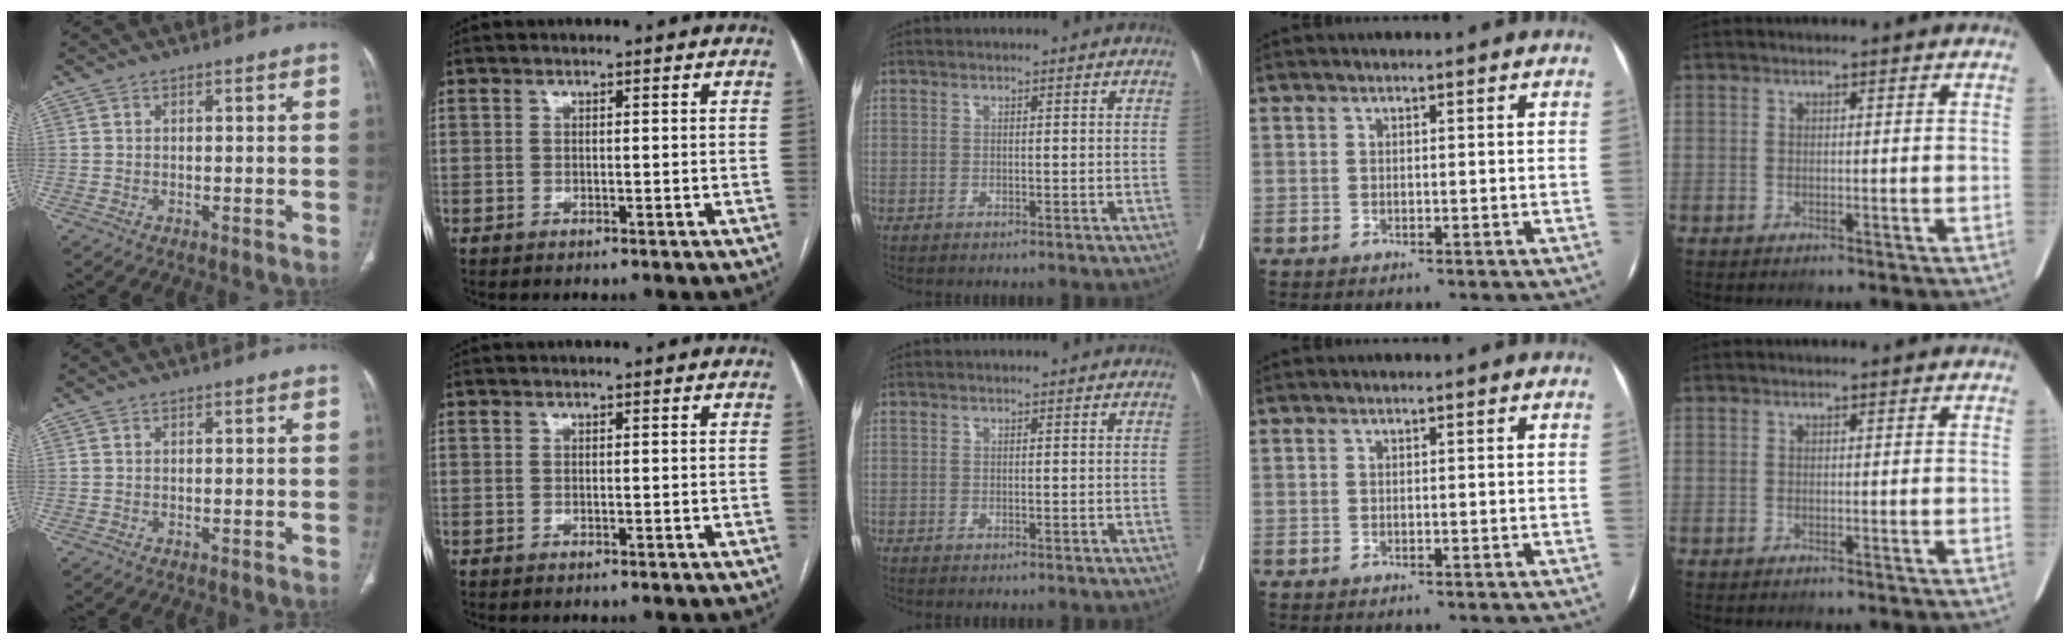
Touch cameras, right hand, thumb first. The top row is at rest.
{}